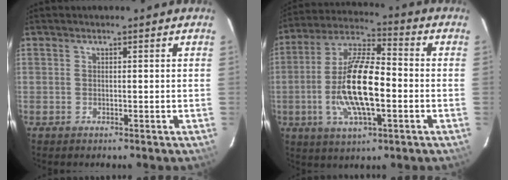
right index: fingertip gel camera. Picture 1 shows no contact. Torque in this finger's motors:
{"motor_torque": [0.70, -0.18, 1.05, 0.21]}